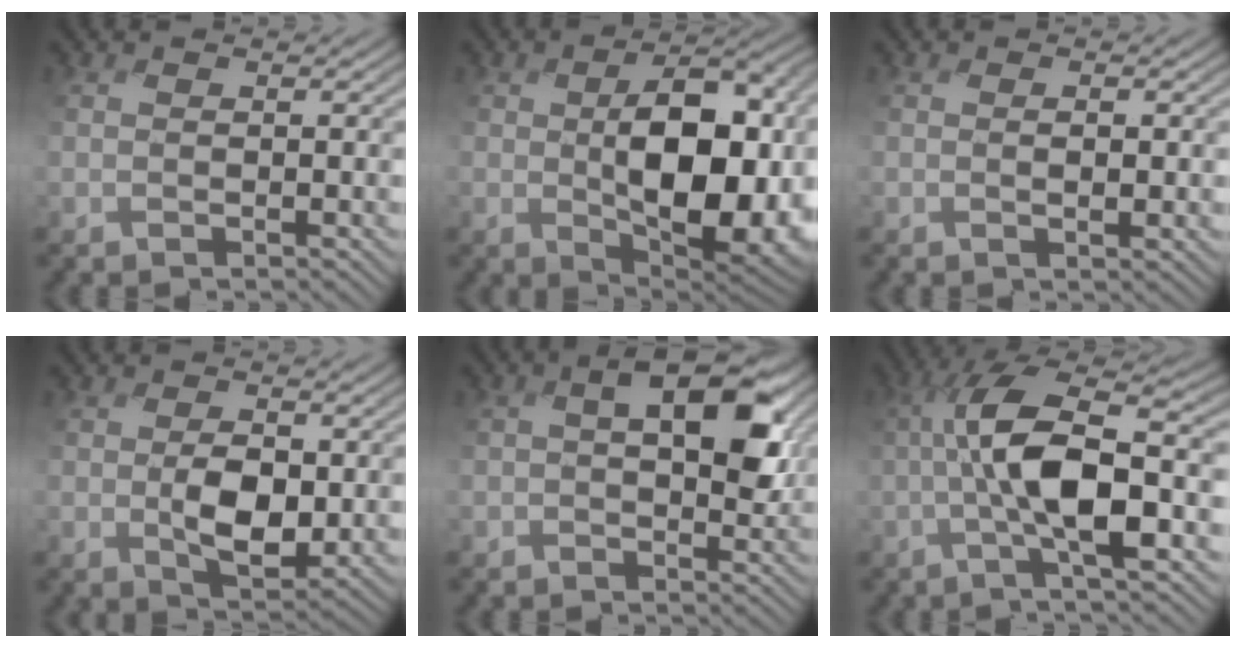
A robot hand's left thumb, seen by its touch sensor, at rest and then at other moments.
{"total": 13.1, "force": [-0.6, 7.1, 11.0], "torque": [-0.165, -0.016, 0.005]}
{"total": 1.2, "force": [-0.1, 0.2, 1.2], "torque": [-0.019, -0.002, -0.002]}
{"total": 5.0, "force": [-0.3, 2.8, 4.1], "torque": [-0.077, -0.012, -0.001]}
{"total": 9.4, "force": [2.0, 4.9, 7.7], "torque": [-0.128, 0.001, 0.028]}
{"total": 10.2, "force": [-1.1, 2.6, 9.8], "torque": [-0.184, 0.015, -0.033]}